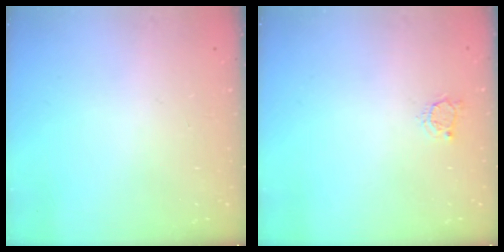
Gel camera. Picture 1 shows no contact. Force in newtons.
{"total": 3.0, "press": 3.0, "slide": 0.4}